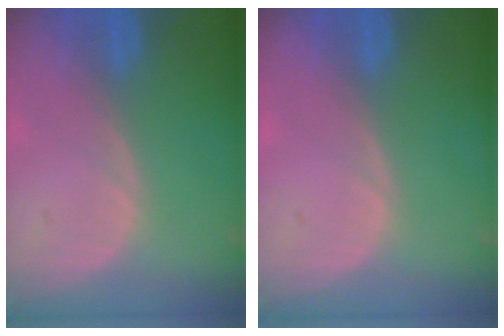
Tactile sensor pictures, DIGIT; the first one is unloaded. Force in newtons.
{"total": 0.0}